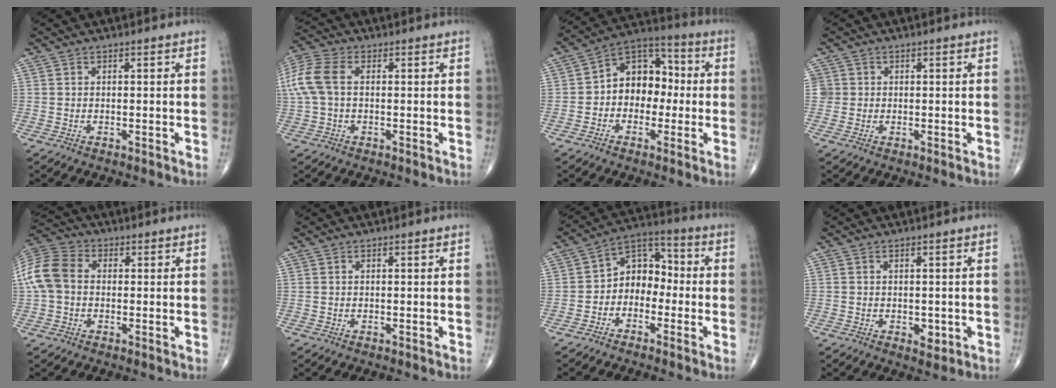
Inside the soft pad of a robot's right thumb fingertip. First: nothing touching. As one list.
[{"total": 10.6, "force": [1.7, 6.4, 8.2], "torque": [-0.224, 0.027, 0.034]}, {"total": 11.7, "force": [-0.4, 8.7, 7.8], "torque": [-0.077, 0.044, -0.023]}, {"total": 2.3, "force": [0.2, 2.3, 0.1], "torque": [0.016, 0.006, 0.002]}, {"total": 10.6, "force": [0.3, 7.9, 7.1], "torque": [-0.153, 0.030, -0.002]}, {"total": 0.0}, {"total": 8.6, "force": [-1.9, 6.5, 5.3], "torque": [-0.050, 0.045, -0.053]}, {"total": 2.4, "force": [-0.7, 1.6, 1.7], "torque": [-0.009, 0.000, -0.006]}]